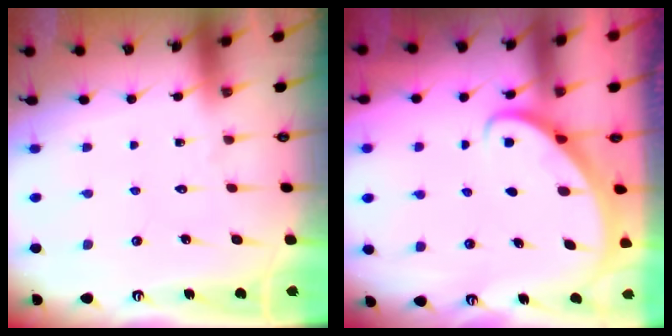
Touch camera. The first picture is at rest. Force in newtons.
{"total": 2.8, "press": 2.8, "slide": 0.2}